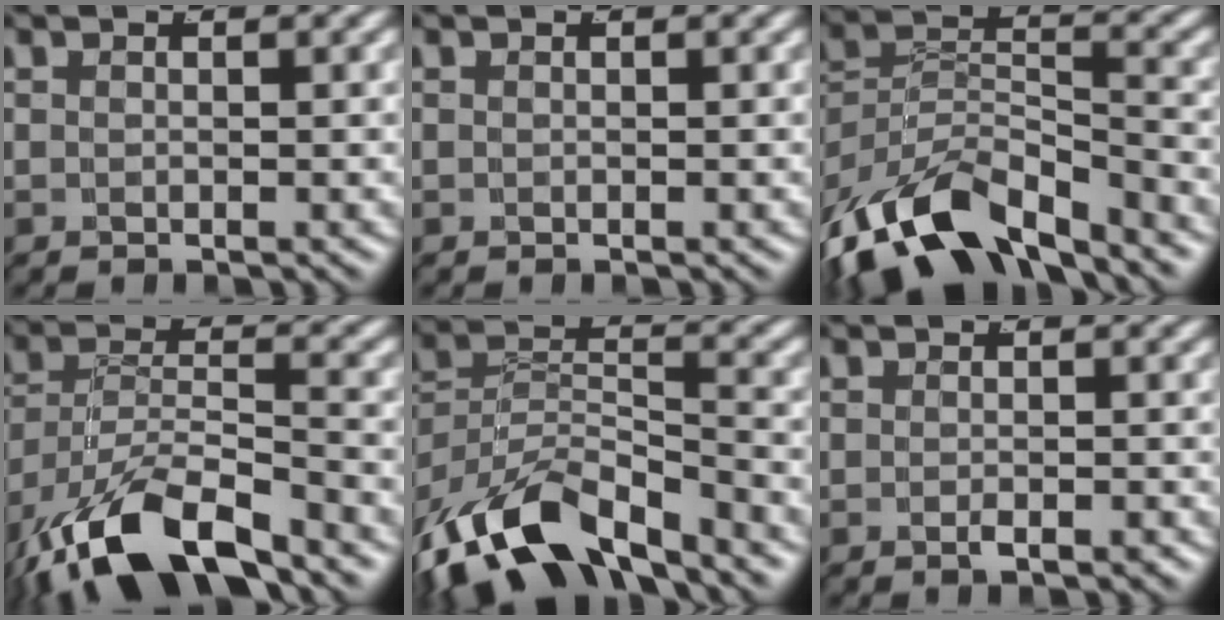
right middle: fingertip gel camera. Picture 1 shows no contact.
{"total": 0.0}
{"total": 11.4, "force": [-7.6, 6.1, 6.0], "torque": [-0.127, -0.047, -0.107]}
{"total": 9.1, "force": [-5.8, 4.0, 5.8], "torque": [-0.124, -0.040, -0.074]}
{"total": 10.5, "force": [-7.0, 5.3, 5.7], "torque": [-0.122, -0.043, -0.099]}
{"total": 1.0, "force": [-0.8, 0.1, 0.6], "torque": [-0.009, -0.001, -0.013]}